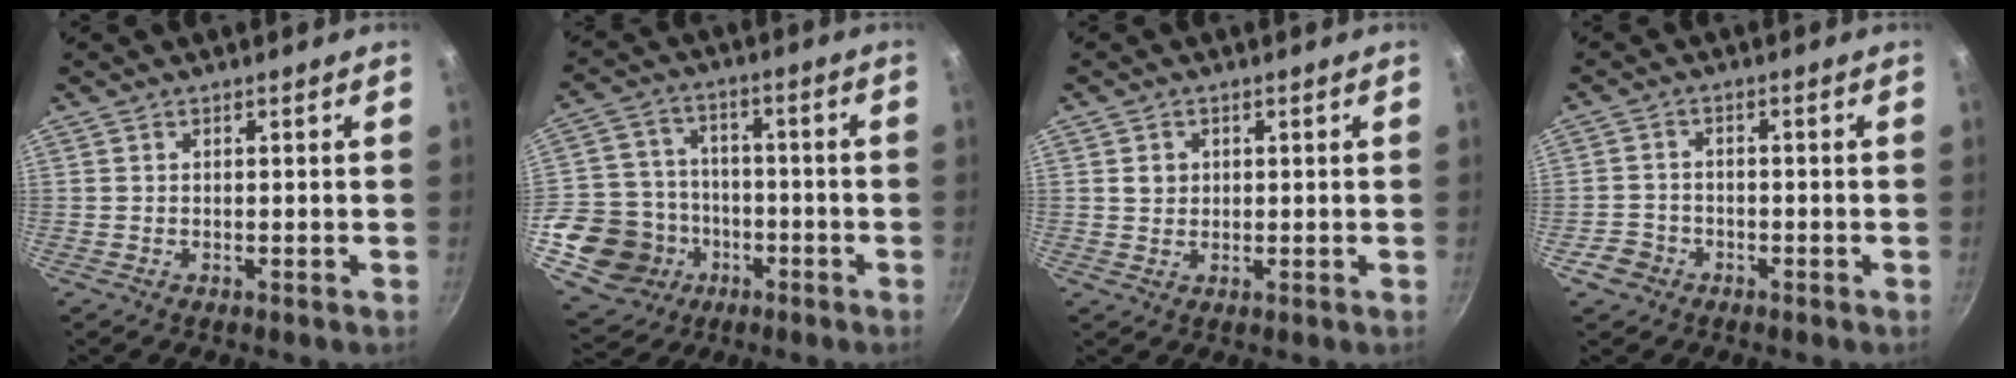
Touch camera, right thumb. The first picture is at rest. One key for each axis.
{"total": 16.7, "fx": -5.3, "fy": 14.6, "fz": 6.2, "tx": -0.106, "ty": 0.041, "tz": -0.083}
{"total": 2.3, "fx": 0.5, "fy": 2.1, "fz": 0.9, "tx": -0.005, "ty": 0.003, "tz": 0.009}
{"total": 3.8, "fx": -2.2, "fy": 3.0, "fz": 0.9, "tx": -0.010, "ty": 0.031, "tz": -0.038}